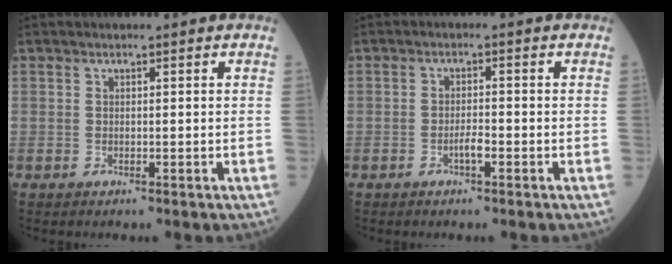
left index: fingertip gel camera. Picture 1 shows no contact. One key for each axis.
{"total": 2.0, "fx": -1.0, "fy": 0.3, "fz": 1.7, "tx": -0.030, "ty": 0.002, "tz": -0.018}